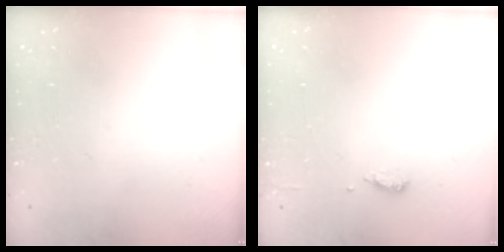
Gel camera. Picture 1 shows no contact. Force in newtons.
{"total": 6.1, "press": 6.0, "slide": 1.3}